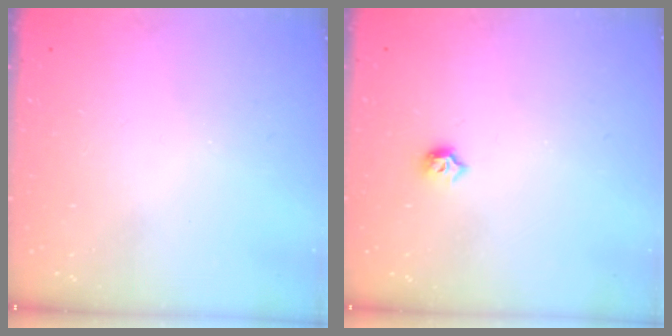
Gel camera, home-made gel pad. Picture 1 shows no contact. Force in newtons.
{"total": 4.9, "press": 4.8, "slide": 0.9}